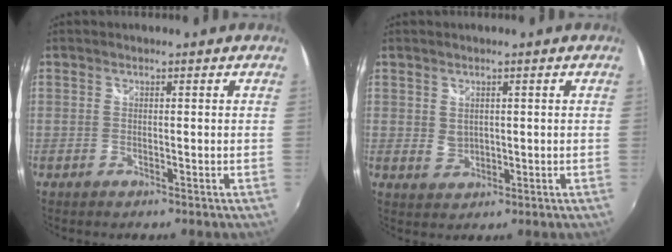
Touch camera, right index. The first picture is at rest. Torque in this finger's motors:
{"motor_torque": [-0.16, 0.08, -0.01, 0.00]}